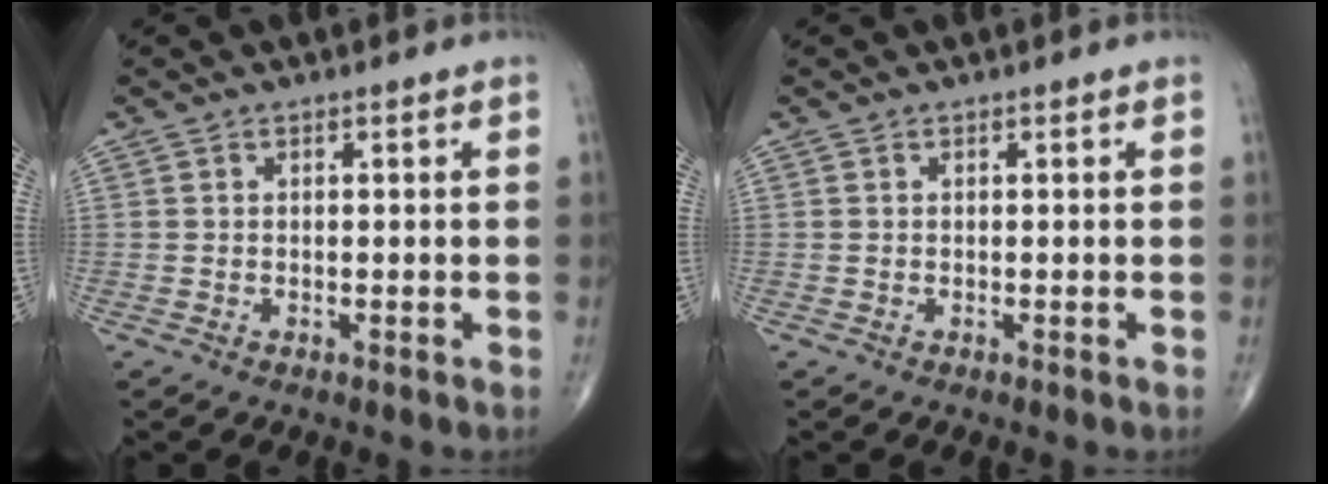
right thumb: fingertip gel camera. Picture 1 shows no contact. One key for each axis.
{"total": 0.0}